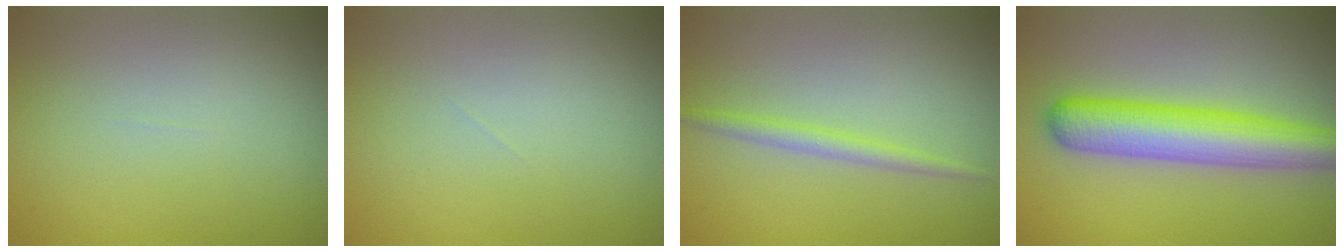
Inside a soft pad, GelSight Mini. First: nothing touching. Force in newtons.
{"total": 0.0}
{"total": 1.6, "press": 1.6, "slide": 0.0}
{"total": 6.8, "press": 6.8, "slide": 0.2}